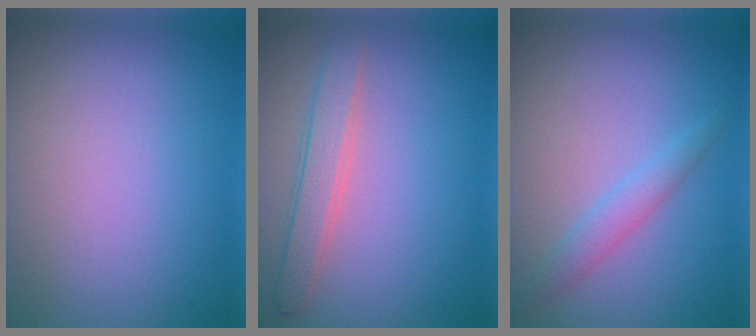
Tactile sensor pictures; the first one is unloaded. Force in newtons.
{"total": 2.5, "press": 2.4, "slide": 0.1}
{"total": 1.8, "press": 1.8, "slide": 0.0}